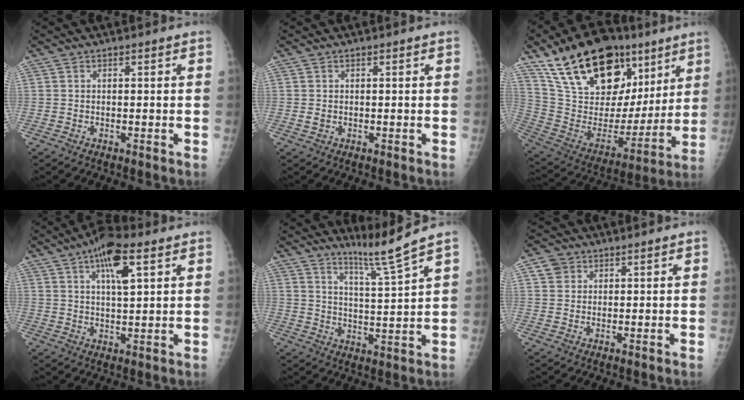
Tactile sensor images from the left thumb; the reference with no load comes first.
{"total": 1.3, "force": [0.0, 1.1, 0.7], "torque": [-0.009, 0.000, 0.002]}
{"total": 28.8, "force": [16.3, 15.5, 18.0], "torque": [-0.260, -0.019, 0.286]}
{"total": 9.5, "force": [4.5, 3.4, 7.7], "torque": [-0.118, -0.007, 0.073]}
{"total": 6.6, "force": [5.5, -2.1, 2.9], "torque": [-0.051, -0.063, 0.105]}
{"total": 2.8, "force": [1.3, 2.4, 0.6], "torque": [0.008, -0.003, 0.018]}